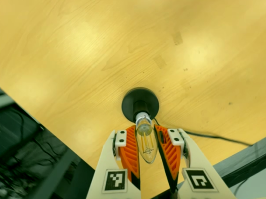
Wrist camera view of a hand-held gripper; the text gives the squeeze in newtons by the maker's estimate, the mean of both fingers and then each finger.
{"total": 12.4, "left": 12.4, "right": 12.3}